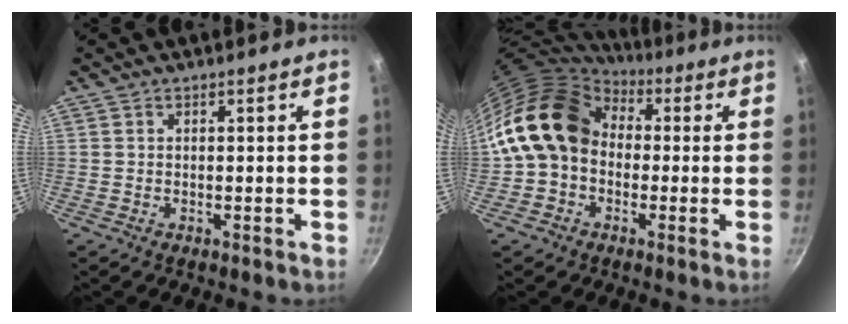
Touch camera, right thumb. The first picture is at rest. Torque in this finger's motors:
{"motor_torque": [1.25, 3.46, 0.53, -0.50, 0.24]}